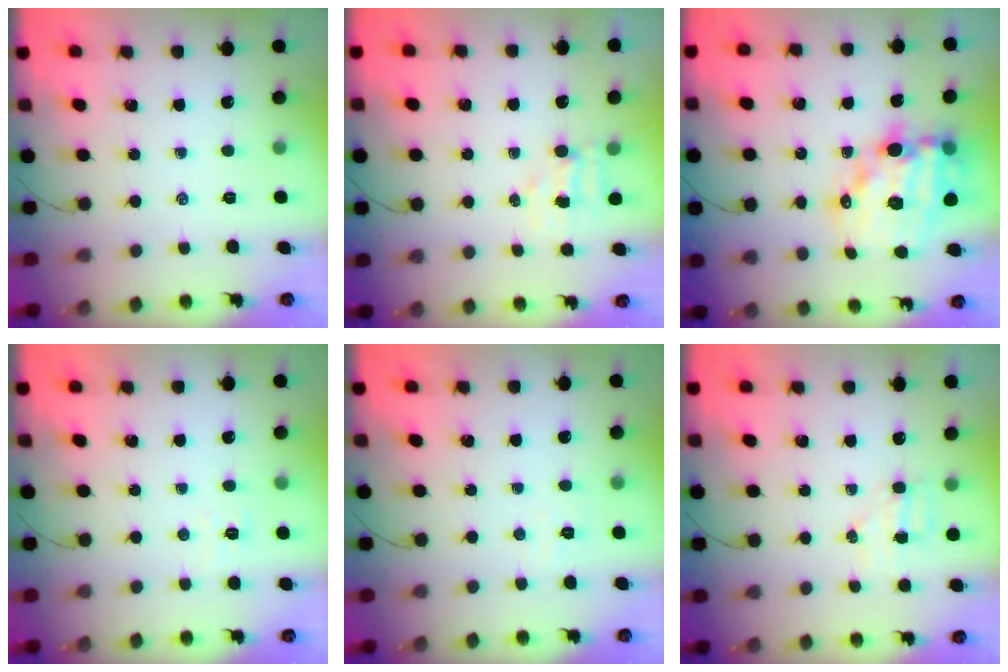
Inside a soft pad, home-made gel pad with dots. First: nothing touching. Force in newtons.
{"total": 3.8, "press": 3.7, "slide": 0.9}
{"total": 17.8, "press": 17.4, "slide": 4.0}
{"total": 2.4, "press": 2.3, "slide": 0.8}
{"total": 3.2, "press": 3.1, "slide": 0.7}
{"total": 4.7, "press": 4.6, "slide": 1.2}